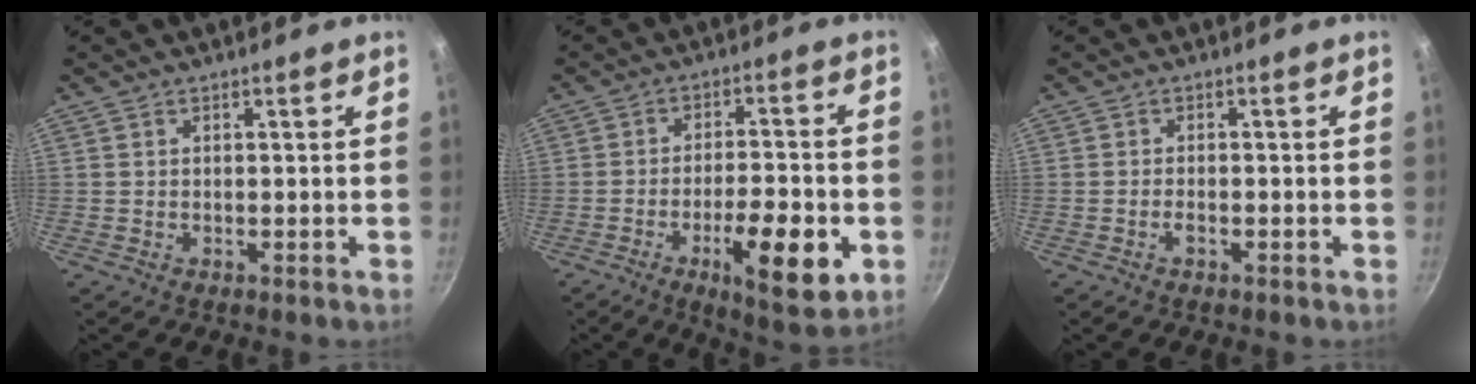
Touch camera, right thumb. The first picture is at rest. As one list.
[{"total": 13.9, "force": [-4.8, 4.5, 12.3], "torque": [-0.170, 0.012, -0.069]}, {"total": 1.4, "force": [-0.7, 0.5, 1.0], "torque": [-0.025, 0.008, -0.017]}]